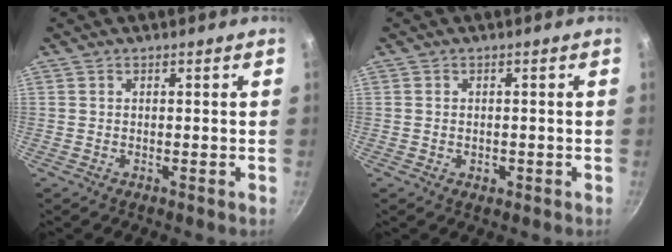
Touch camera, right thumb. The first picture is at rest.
{"total": 1.5, "force": [-0.4, 1.2, 0.8], "torque": [-0.002, 0.004, -0.004]}